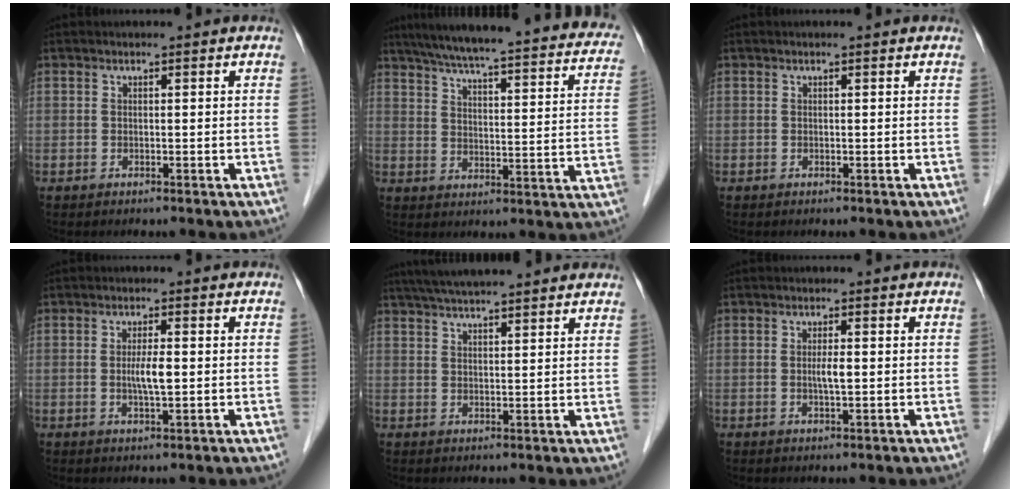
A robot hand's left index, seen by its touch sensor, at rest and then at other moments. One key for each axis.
{"total": 30.4, "fx": 26.1, "fy": 4.3, "fz": 15.1, "tx": -0.225, "ty": -0.023, "tz": 0.313}
{"total": 0.0}
{"total": 3.2, "fx": -0.3, "fy": 0.4, "fz": 3.2, "tx": -0.065, "ty": -0.005, "tz": -0.004}
{"total": 13.6, "fx": 11.9, "fy": 1.3, "fz": 6.5, "tx": -0.106, "ty": 0.042, "tz": 0.168}
{"total": 2.0, "fx": -0.2, "fy": 0.2, "fz": 2.0, "tx": -0.042, "ty": -0.003, "tz": -0.002}